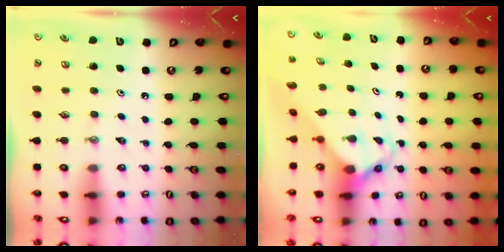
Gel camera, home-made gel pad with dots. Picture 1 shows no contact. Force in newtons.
{"total": 3.6, "press": 3.6, "slide": 0.2}